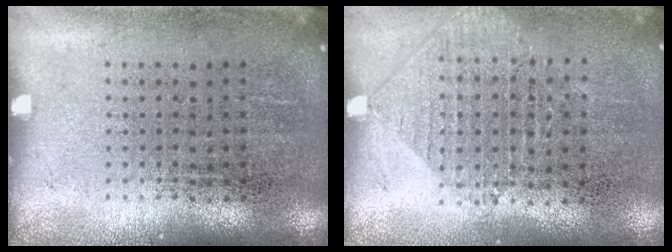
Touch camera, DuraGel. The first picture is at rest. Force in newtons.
{"total": 0.9, "press": 0.9, "slide": 0.2}